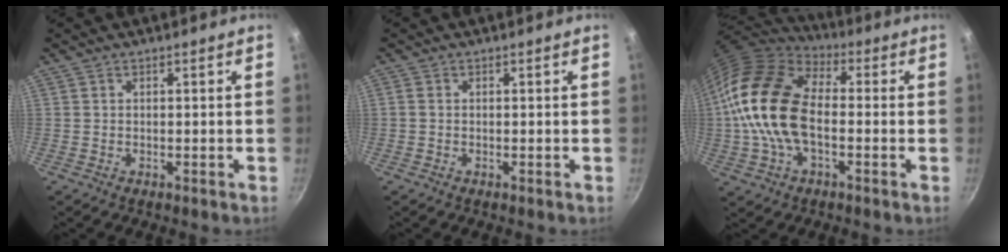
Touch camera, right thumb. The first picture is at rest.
{"total": 0.8, "force": [-0.1, 0.7, 0.4], "torque": [-0.008, 0.003, -0.003]}
{"total": 18.1, "force": [-0.9, 11.1, 14.3], "torque": [-0.256, 0.026, -0.031]}